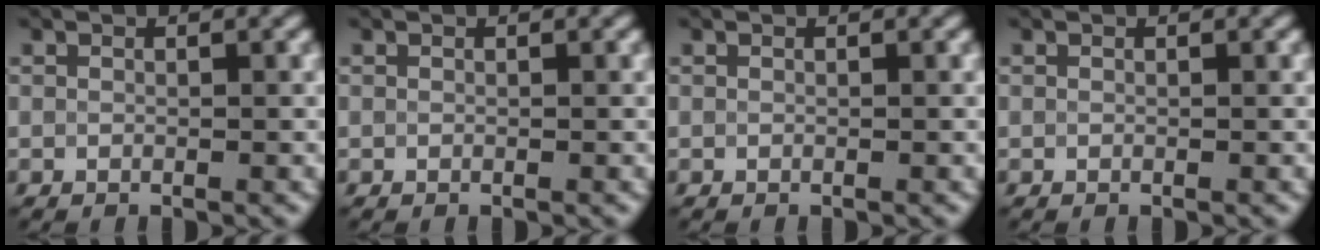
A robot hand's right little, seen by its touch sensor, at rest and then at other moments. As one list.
[{"total": 0.0}, {"total": 0.0}, {"total": 0.0}]